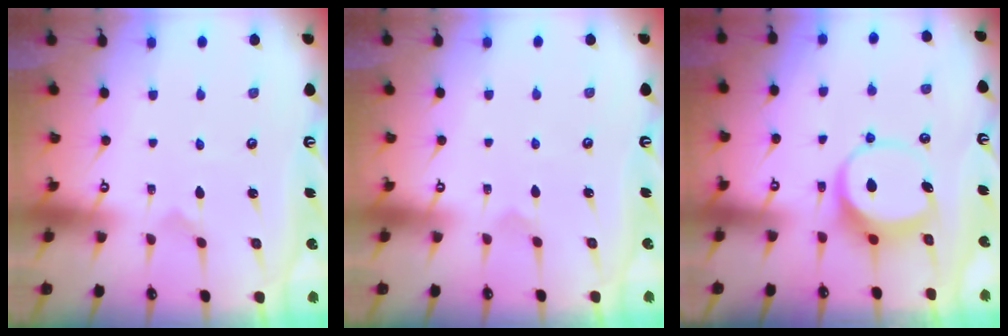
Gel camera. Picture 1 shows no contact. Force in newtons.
{"total": 2.4, "press": 2.4, "slide": 0.2}
{"total": 8.4, "press": 8.4, "slide": 1.1}